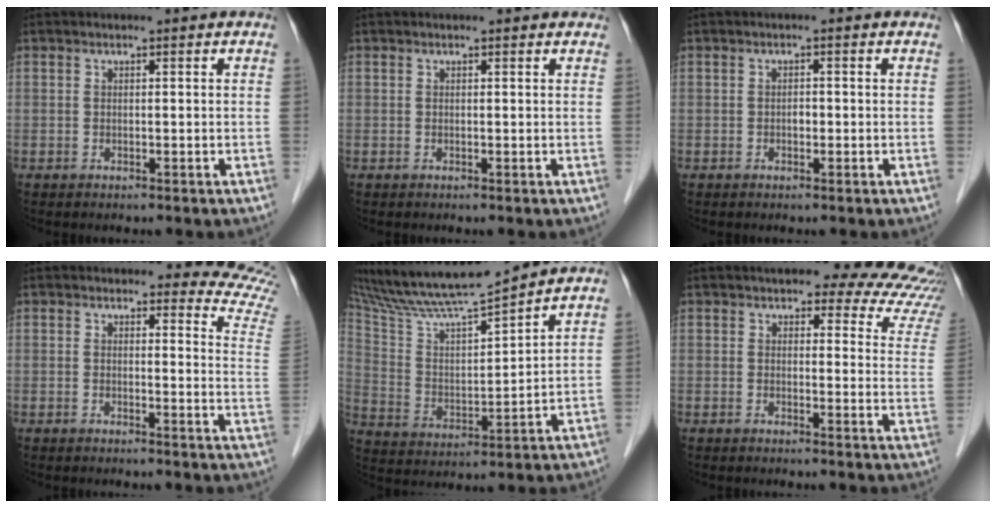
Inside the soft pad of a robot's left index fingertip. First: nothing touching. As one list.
[{"total": 1.0, "force": [0.9, 0.3, 0.2], "torque": [-0.014, 0.002, 0.003]}, {"total": 1.0, "force": [-0.6, 0.5, 0.6], "torque": [-0.008, -0.001, -0.011]}, {"total": 8.7, "force": [8.6, 0.4, 0.2], "torque": [0.022, -0.099, 0.052]}, {"total": 13.9, "force": [12.9, -1.3, 5.1], "torque": [-0.104, -0.006, 0.236]}, {"total": 13.8, "force": [12.3, 3.5, 5.2], "torque": [-0.026, -0.031, 0.102]}]